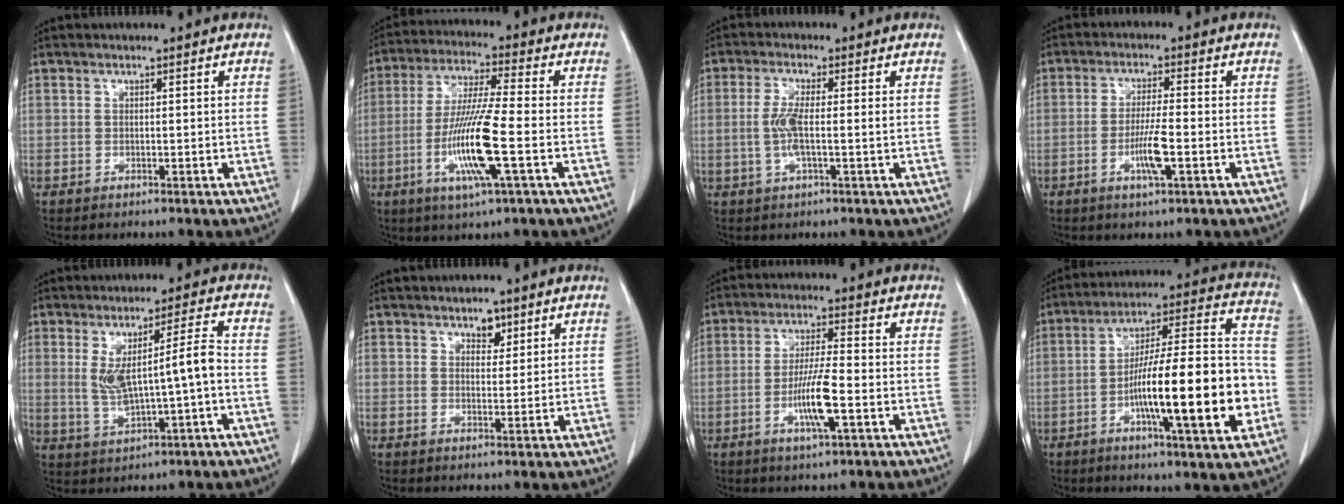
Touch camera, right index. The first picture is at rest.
{"total": 12.7, "force": [-3.5, 0.1, 12.2], "torque": [-0.246, -0.015, -0.071]}
{"total": 4.7, "force": [-0.3, 0.5, 4.7], "torque": [-0.103, -0.001, -0.008]}
{"total": 5.7, "force": [-1.9, 0.4, 5.4], "torque": [-0.103, -0.007, -0.035]}
{"total": 8.3, "force": [-0.2, 0.6, 8.2], "torque": [-0.150, 0.011, 0.006]}
{"total": 2.4, "force": [1.6, 1.4, 1.2], "torque": [-0.014, -0.002, 0.026]}
{"total": 7.8, "force": [-2.5, 0.5, 7.3], "torque": [-0.139, -0.006, -0.047]}
{"total": 21.1, "force": [-5.6, 2.3, 20.2], "torque": [-0.304, 0.009, -0.085]}